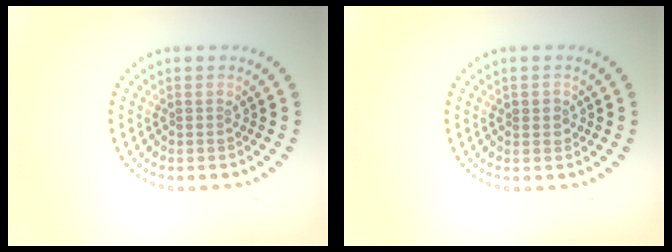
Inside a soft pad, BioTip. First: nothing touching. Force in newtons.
{"total": 1.0, "press": 1.0, "slide": 0.2}